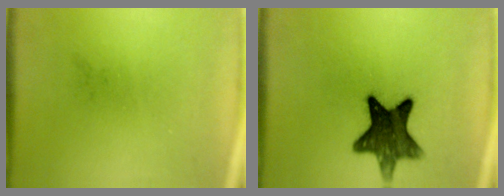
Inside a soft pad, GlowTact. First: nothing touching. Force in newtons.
{"total": 11.9}